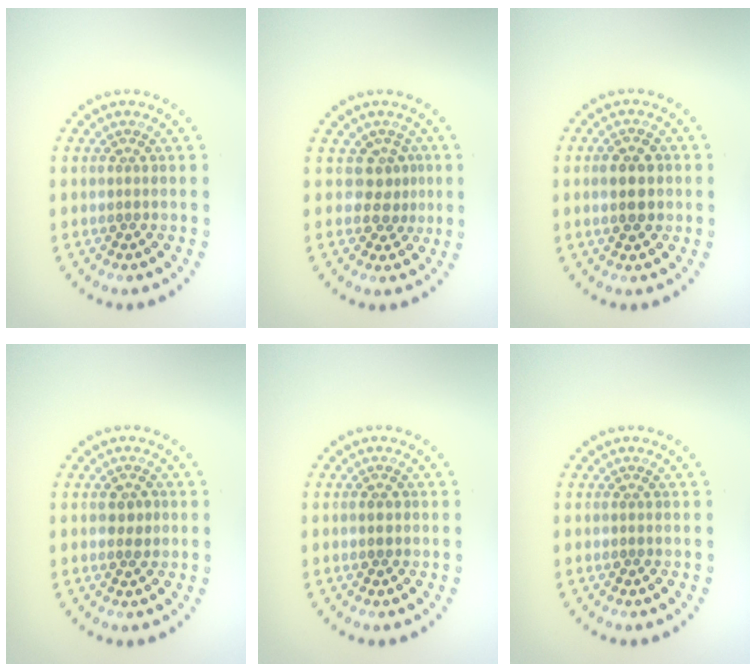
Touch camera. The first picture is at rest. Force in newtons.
{"total": 2.3, "press": 1.5, "slide": 1.7}
{"total": 3.1, "press": 3.1, "slide": 0.1}
{"total": 1.5, "press": 1.5, "slide": 0.3}
{"total": 1.1, "press": 1.1, "slide": 0.0}
{"total": 0.0}